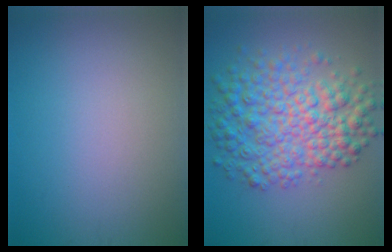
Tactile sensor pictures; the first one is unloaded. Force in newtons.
{"total": 7.8, "press": 7.8, "slide": 0.0}